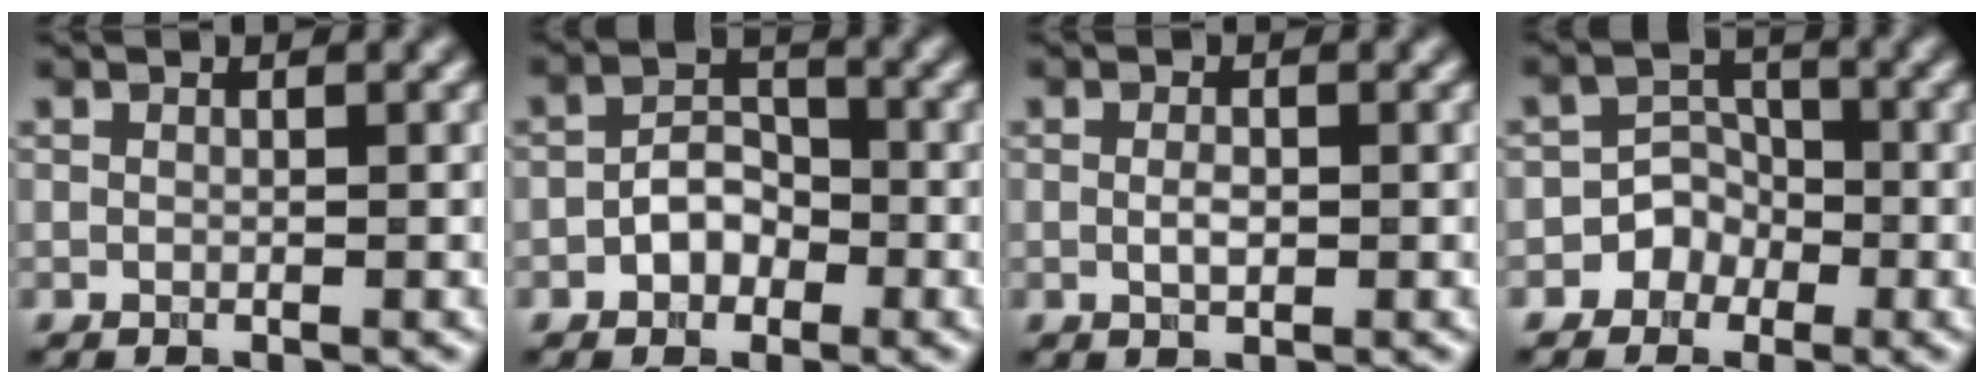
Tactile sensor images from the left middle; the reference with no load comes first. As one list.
[{"total": 3.0, "force": [-1.2, 2.2, 1.7], "torque": [-0.026, 0.005, -0.024]}, {"total": 1.3, "force": [-0.1, 0.6, 1.2], "torque": [-0.025, -0.003, -0.002]}, {"total": 2.5, "force": [-1.3, 2.1, 0.4], "torque": [0.022, 0.014, -0.031]}]